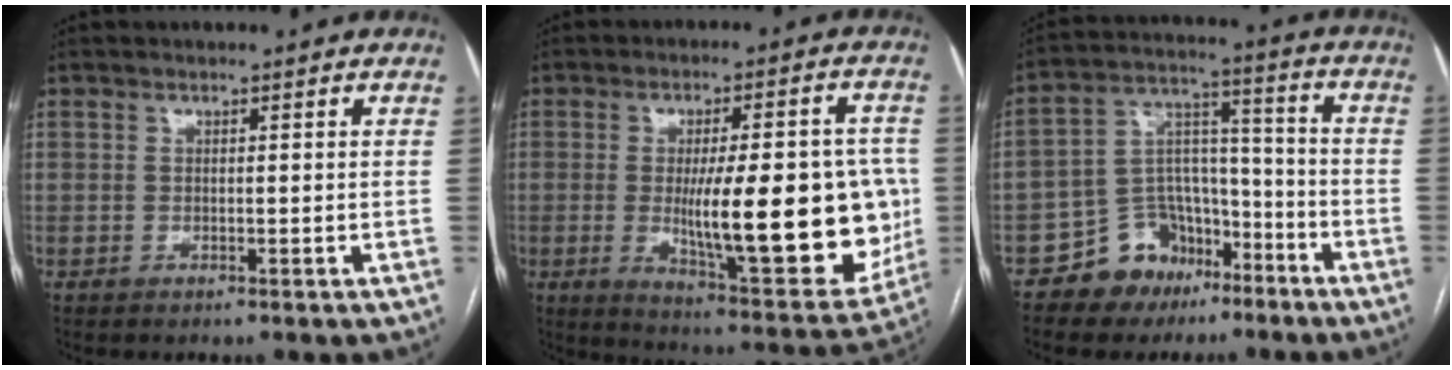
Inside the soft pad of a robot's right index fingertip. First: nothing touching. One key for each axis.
{"total": 23.2, "fx": -2.0, "fy": 5.8, "fz": 22.4, "tx": -0.270, "ty": -0.002, "tz": -0.007}
{"total": 10.7, "fx": -6.9, "fy": 7.7, "fz": 2.9, "tx": -0.050, "ty": 0.054, "tz": -0.110}